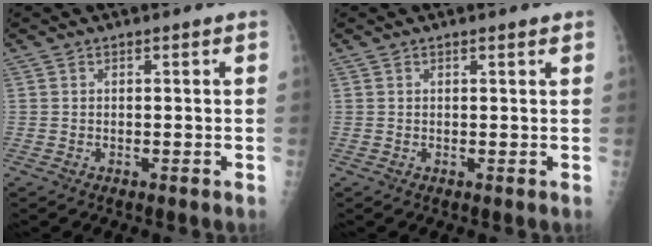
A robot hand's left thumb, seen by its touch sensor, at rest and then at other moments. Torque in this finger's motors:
{"motor_torque": [-0.15, 0.03, -0.22, -0.21, 0.03]}